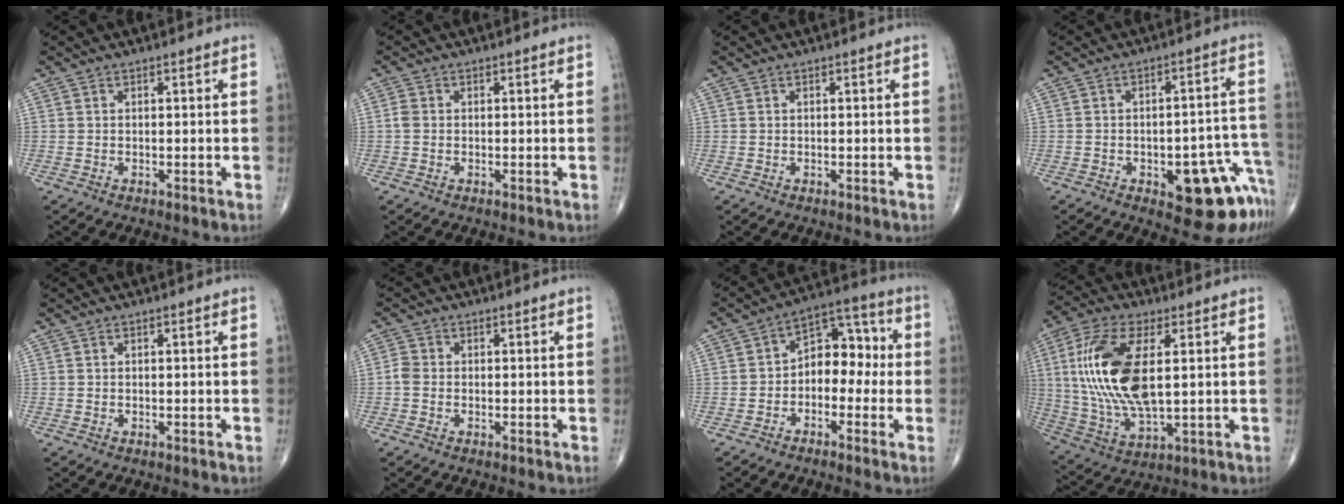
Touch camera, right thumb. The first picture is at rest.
{"total": 1.4, "force": [-0.1, 1.1, 0.8], "torque": [-0.016, 0.001, -0.004]}
{"total": 0.0}
{"total": 13.5, "force": [-6.4, 5.4, 10.6], "torque": [-0.078, 0.056, -0.069]}
{"total": 0.0}
{"total": 2.0, "force": [-0.5, 1.6, 1.1], "torque": [-0.021, 0.003, -0.016]}
{"total": 9.6, "force": [-1.1, 6.6, 6.9], "torque": [-0.064, 0.045, -0.035]}
{"total": 18.9, "force": [3.0, 8.5, 16.7], "torque": [-0.354, -0.010, 0.061]}